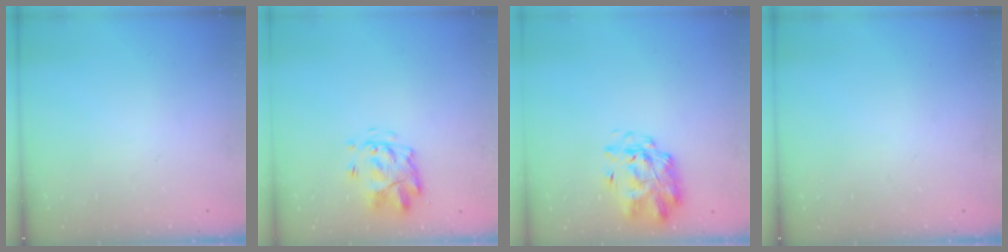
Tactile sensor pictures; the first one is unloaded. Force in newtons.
{"total": 3.8, "press": 3.4, "slide": 1.8}
{"total": 2.4, "press": 2.2, "slide": 1.0}
{"total": 0.0}